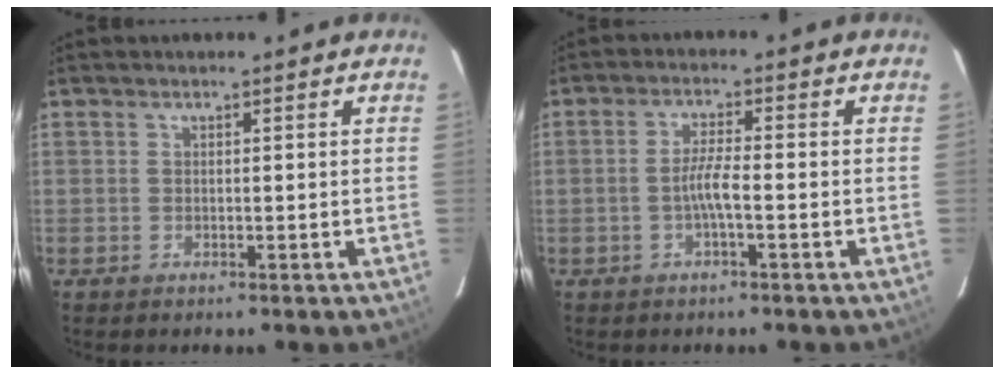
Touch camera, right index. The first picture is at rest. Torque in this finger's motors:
{"motor_torque": [0.70, 0.06, 0.36, 0.10]}